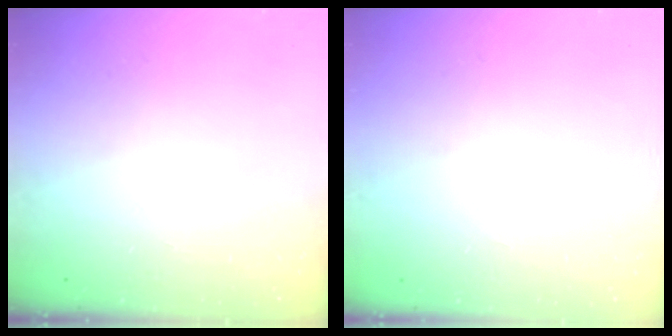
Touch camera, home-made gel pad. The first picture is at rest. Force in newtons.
{"total": 1.0, "press": 0.8, "slide": 0.6}